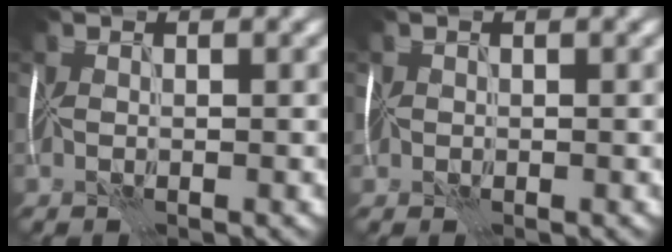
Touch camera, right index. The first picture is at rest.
{"total": 0.7, "force": [0.0, 0.7, 0.1], "torque": [-0.005, 0.007, 0.001]}